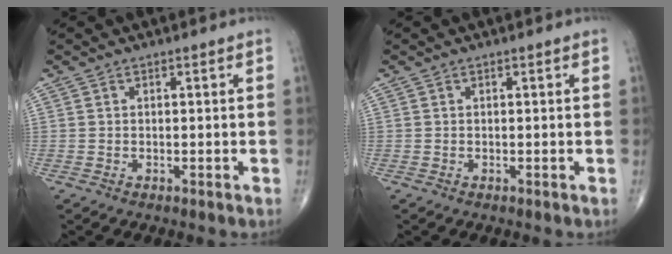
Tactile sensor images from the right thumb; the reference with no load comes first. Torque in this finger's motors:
{"motor_torque": [-0.01, 0.01, 0.00, 0.00, 0.00]}